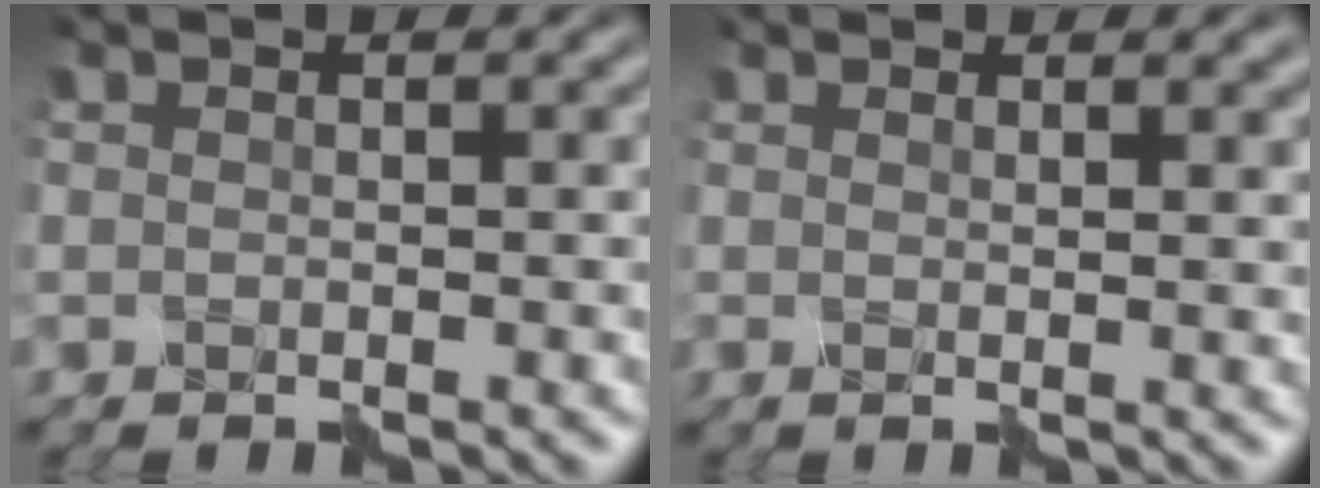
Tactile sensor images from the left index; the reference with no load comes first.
{"total": 2.4, "force": [1.5, 0.7, 1.8], "torque": [-0.008, 0.000, 0.017]}